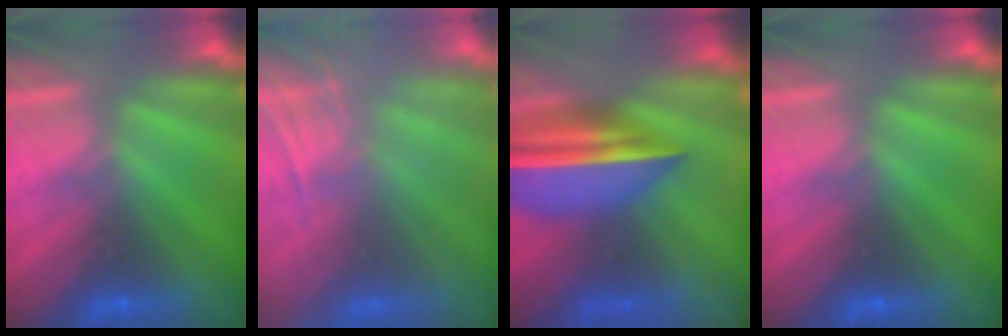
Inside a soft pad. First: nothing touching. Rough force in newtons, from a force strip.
{"total": 10.3}
{"total": 7.2}
{"total": 0.0}